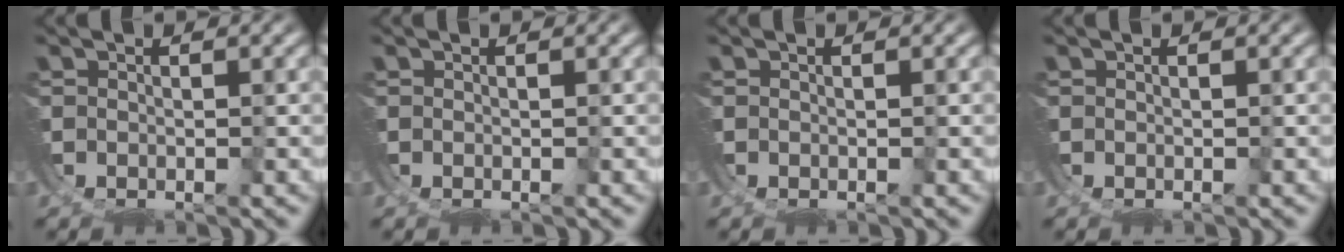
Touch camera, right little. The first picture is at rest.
{"total": 0.0}
{"total": 0.0}
{"total": 0.0}